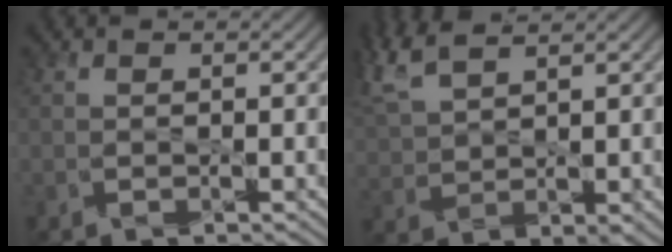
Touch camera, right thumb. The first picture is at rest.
{"total": 7.2, "force": [4.8, 2.0, 5.0], "torque": [-0.141, 0.021, 0.097]}